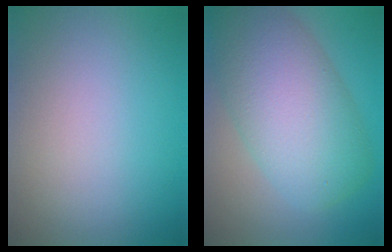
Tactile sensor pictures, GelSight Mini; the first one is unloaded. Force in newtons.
{"total": 9.5, "press": 9.5, "slide": 0.1}